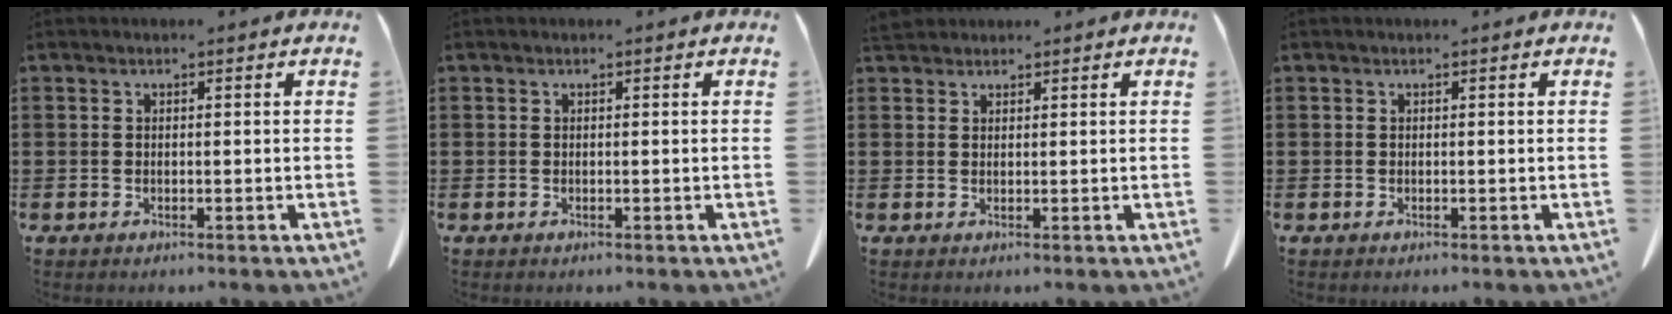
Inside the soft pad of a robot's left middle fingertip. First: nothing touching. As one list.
[{"total": 0.0}, {"total": 2.1, "force": [1.9, 0.7, 0.7], "torque": [-0.020, 0.003, 0.037]}, {"total": 0.0}]